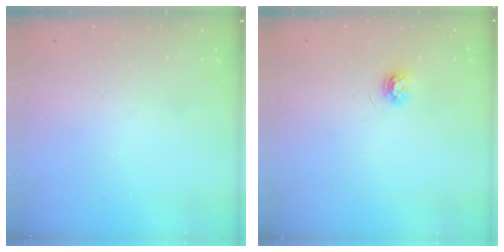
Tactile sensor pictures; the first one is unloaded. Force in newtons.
{"total": 4.5, "press": 4.4, "slide": 0.5}